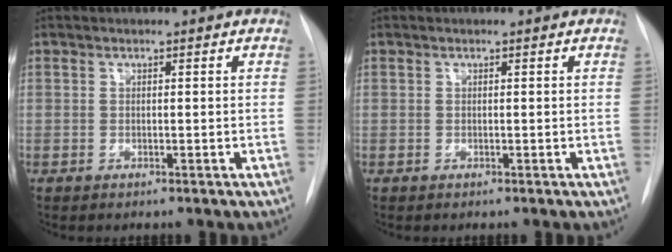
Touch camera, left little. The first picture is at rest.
{"total": 0.0}